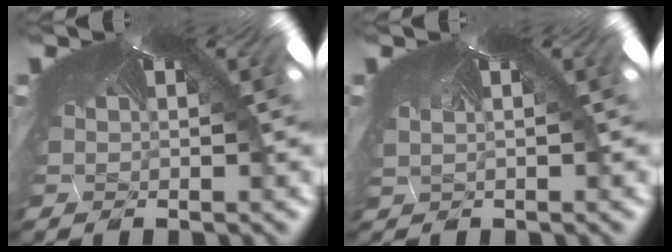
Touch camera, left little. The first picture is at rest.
{"total": 1.0, "force": [-0.4, -0.6, -0.7], "torque": [0.006, -0.008, 0.002]}